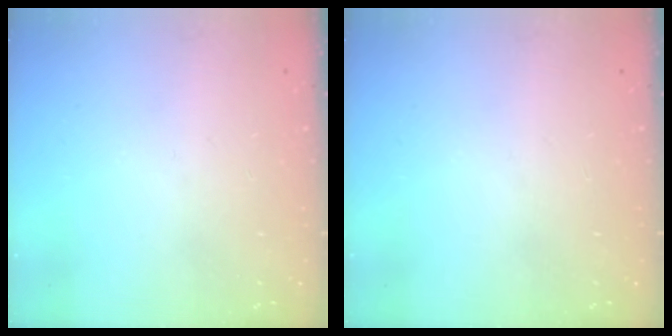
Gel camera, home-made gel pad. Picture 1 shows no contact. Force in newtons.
{"total": 0.0}